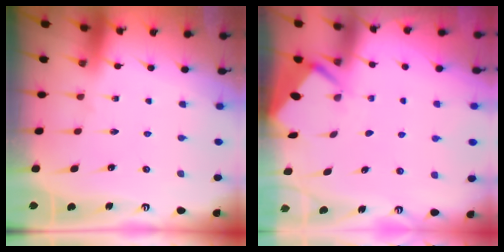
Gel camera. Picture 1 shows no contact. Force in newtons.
{"total": 2.8, "press": 2.7, "slide": 0.4}